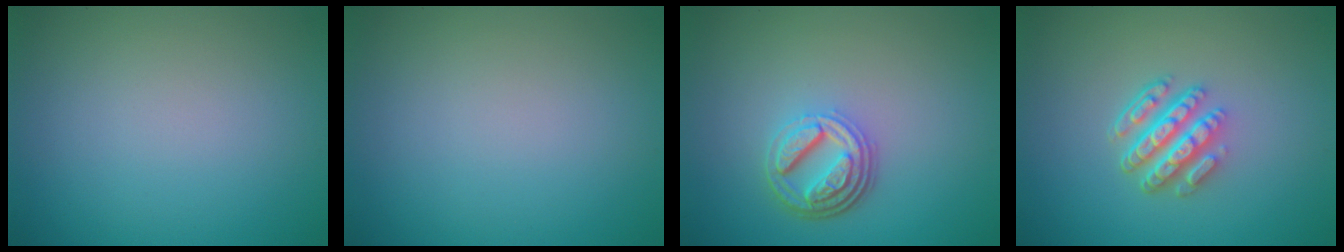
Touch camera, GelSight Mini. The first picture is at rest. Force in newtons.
{"total": 0.0}
{"total": 4.5, "press": 3.4, "slide": 3.0}
{"total": 4.8, "press": 3.6, "slide": 3.2}